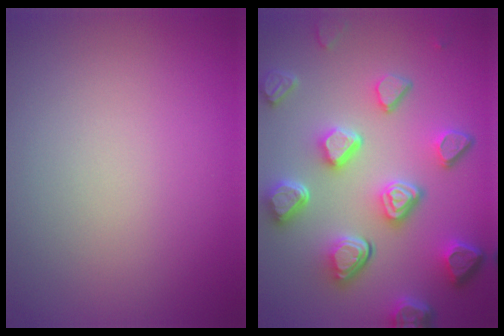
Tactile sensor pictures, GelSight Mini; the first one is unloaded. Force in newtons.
{"total": 7.7, "press": 5.6, "slide": 5.3}